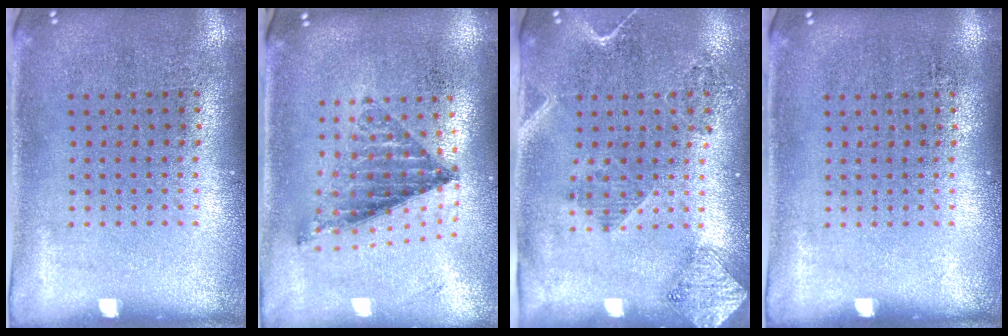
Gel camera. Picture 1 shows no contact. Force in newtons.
{"total": 0.9, "press": 0.9, "slide": 0.2}
{"total": 1.9, "press": 1.6, "slide": 0.9}
{"total": 0.0}